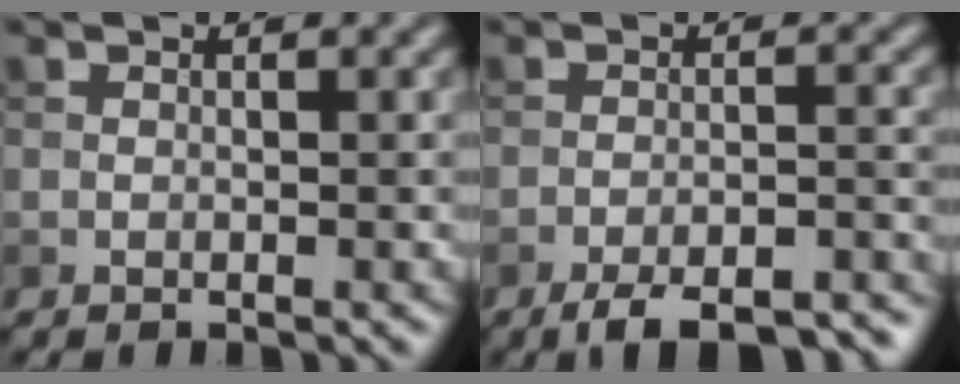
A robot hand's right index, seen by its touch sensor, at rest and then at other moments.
{"total": 7.7, "force": [-6.3, 2.0, 3.9], "torque": [-0.061, -0.011, -0.086]}